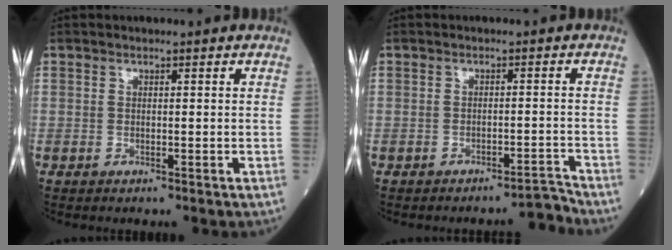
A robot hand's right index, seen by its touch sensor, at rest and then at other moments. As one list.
[{"total": 2.6, "force": [-2.5, -0.8, 0.1], "torque": [0.008, -0.002, -0.033]}]